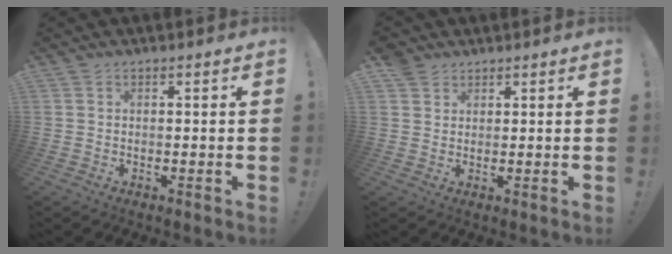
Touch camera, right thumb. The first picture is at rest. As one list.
[{"total": 3.4, "force": [2.5, 2.3, 0.6], "torque": [-0.008, -0.012, 0.046]}]